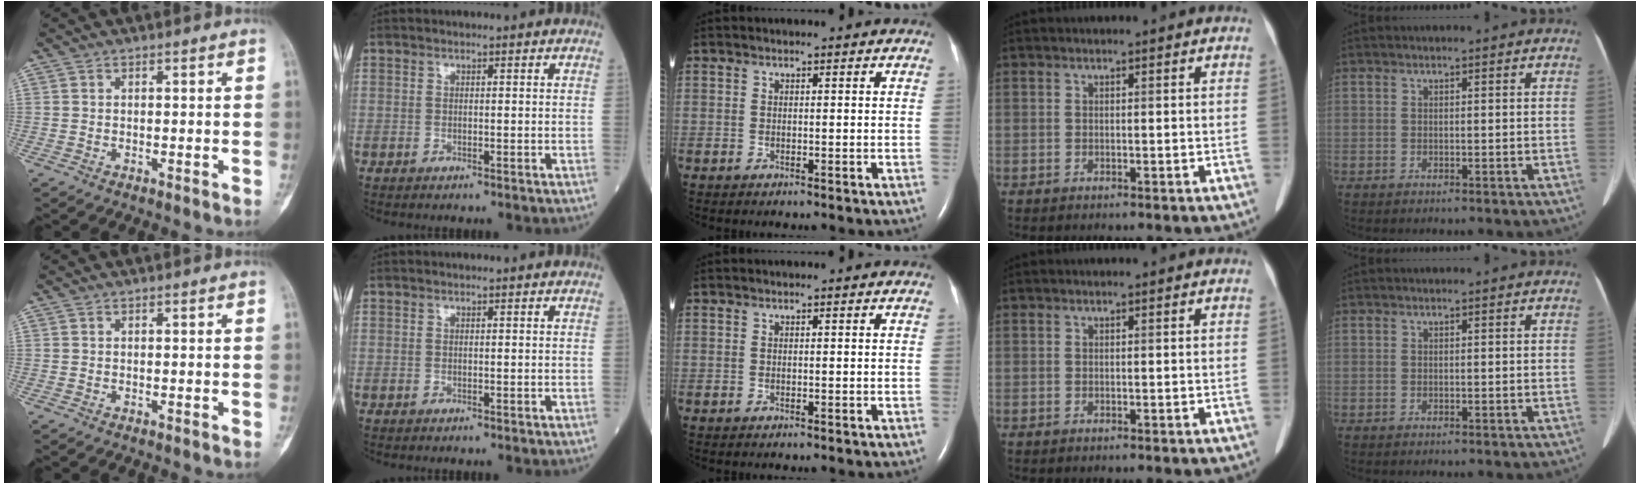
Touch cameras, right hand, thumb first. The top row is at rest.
{}